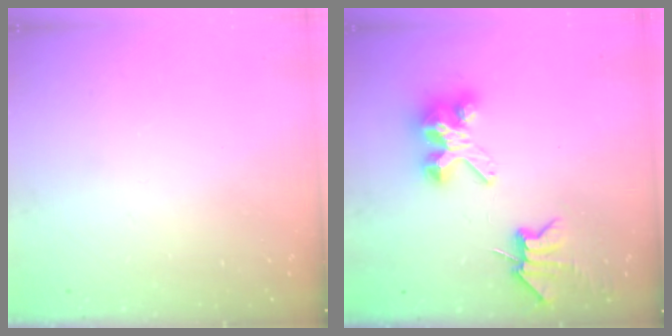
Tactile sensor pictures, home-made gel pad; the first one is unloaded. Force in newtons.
{"total": 7.3, "press": 7.2, "slide": 0.8}